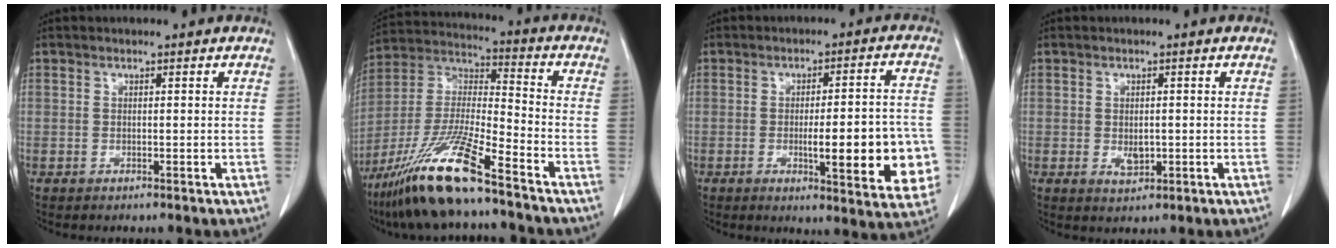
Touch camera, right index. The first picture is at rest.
{"total": 15.8, "force": [-11.0, 0.6, 11.3], "torque": [-0.234, -0.025, -0.207]}
{"total": 14.7, "force": [-3.5, 3.0, 14.0], "torque": [-0.135, 0.014, -0.032]}
{"total": 2.5, "force": [-0.3, 1.4, 2.0], "torque": [-0.034, -0.004, 0.002]}